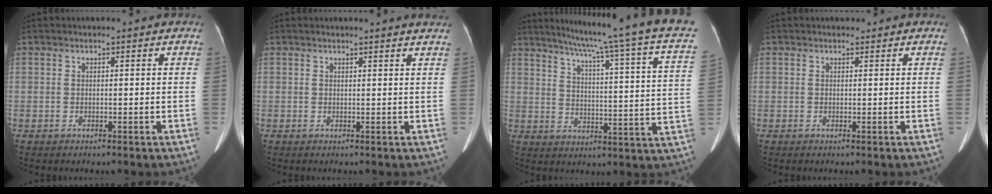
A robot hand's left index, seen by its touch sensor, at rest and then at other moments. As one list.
[{"total": 3.8, "force": [3.6, -0.4, 1.2], "torque": [-0.016, -0.001, 0.023]}, {"total": 24.1, "force": [19.3, -0.8, 14.5], "torque": [-0.216, -0.047, 0.231]}, {"total": 0.6, "force": [0.4, 0.5, 0.0], "torque": [-0.001, 0.001, 0.004]}]